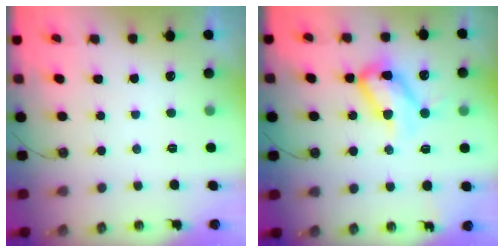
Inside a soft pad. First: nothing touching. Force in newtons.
{"total": 15.3, "press": 15.2, "slide": 1.3}